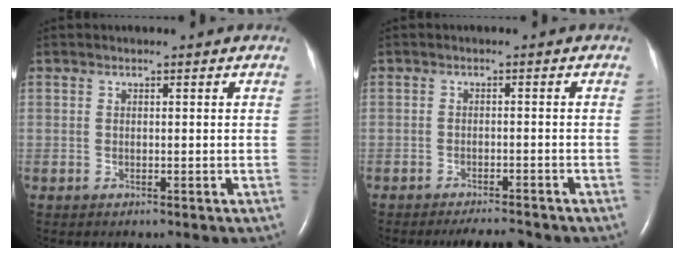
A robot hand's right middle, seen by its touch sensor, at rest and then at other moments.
{"total": 5.3, "force": [-5.0, 0.3, 1.7], "torque": [-0.025, -0.012, -0.077]}